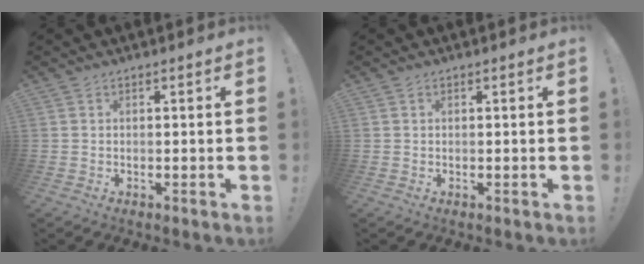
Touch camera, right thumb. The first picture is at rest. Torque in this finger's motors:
{"motor_torque": [-0.18, -0.32, 0.06, 0.34, 0.00]}